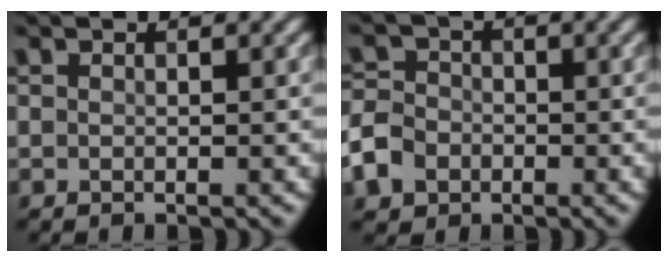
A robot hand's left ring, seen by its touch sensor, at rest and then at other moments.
{"total": 4.3, "force": [-1.8, 3.5, 1.7], "torque": [-0.031, -0.008, -0.044]}